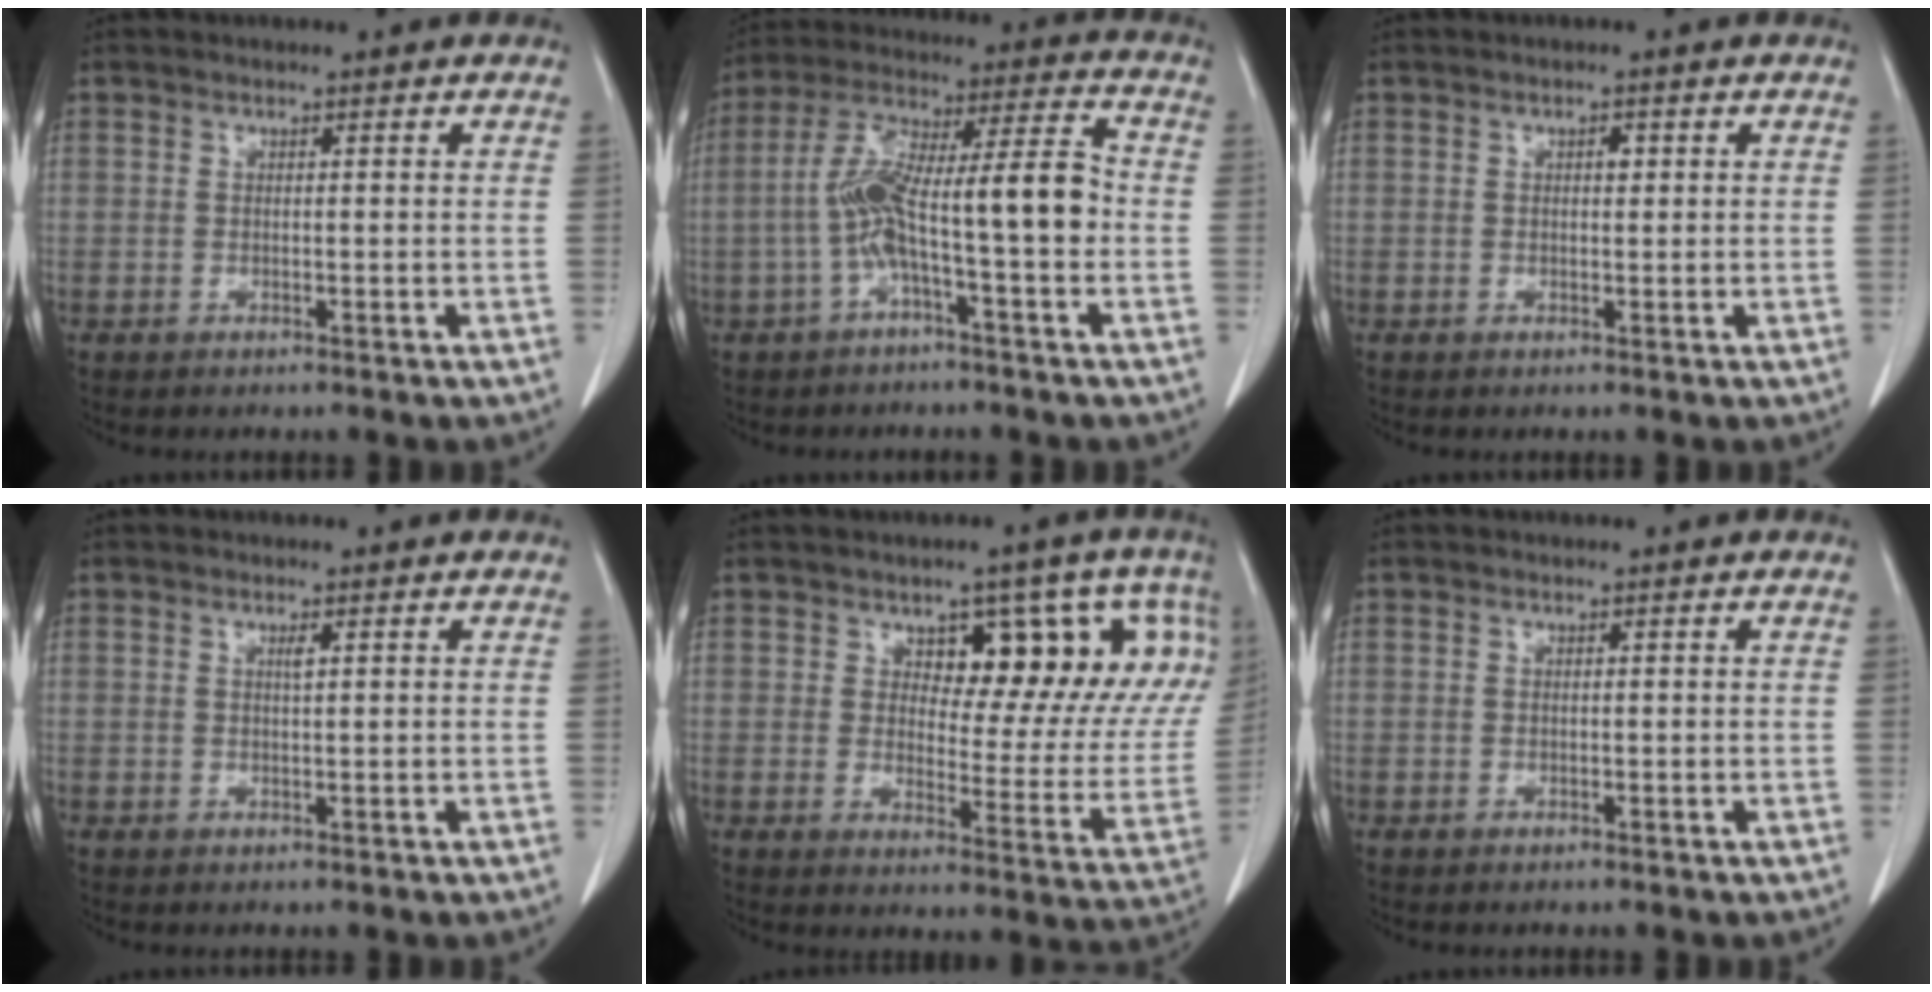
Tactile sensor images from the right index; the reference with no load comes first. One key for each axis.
{"total": 12.9, "fx": -2.5, "fy": 1.6, "fz": 12.6, "tx": -0.231, "ty": 0.040, "tz": -0.044}
{"total": 1.1, "fx": 0.3, "fy": 0.6, "fz": 0.9, "tx": -0.013, "ty": 0.002, "tz": 0.004}
{"total": 0.8, "fx": 0.4, "fy": 0.0, "fz": 0.7, "tx": -0.016, "ty": 0.000, "tz": 0.007}
{"total": 14.4, "fx": 6.7, "fy": 6.8, "fz": 10.9, "tx": -0.108, "ty": 0.007, "tz": 0.089}
{"total": 0.0}